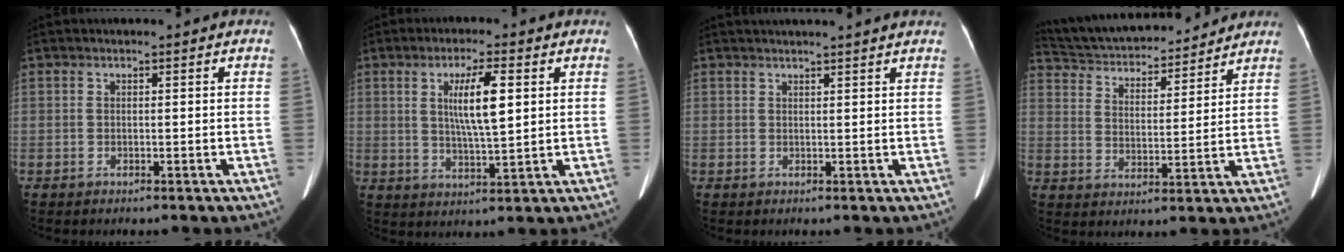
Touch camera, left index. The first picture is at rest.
{"total": 6.9, "force": [1.5, 0.6, 6.7], "torque": [-0.120, -0.008, 0.033]}
{"total": 7.8, "force": [7.2, -0.5, 3.1], "torque": [-0.036, 0.015, 0.075]}
{"total": 18.4, "force": [17.0, 3.9, 5.9], "torque": [-0.106, 0.019, 0.262]}